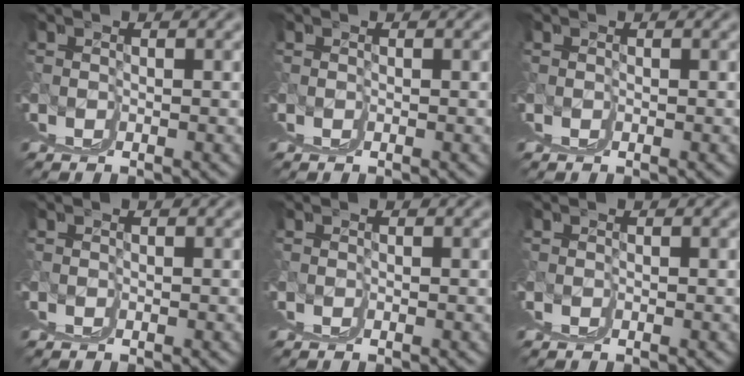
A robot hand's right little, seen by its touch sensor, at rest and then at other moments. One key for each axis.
{"total": 0.0}
{"total": 0.0}
{"total": 0.0}
{"total": 0.0}
{"total": 0.0}